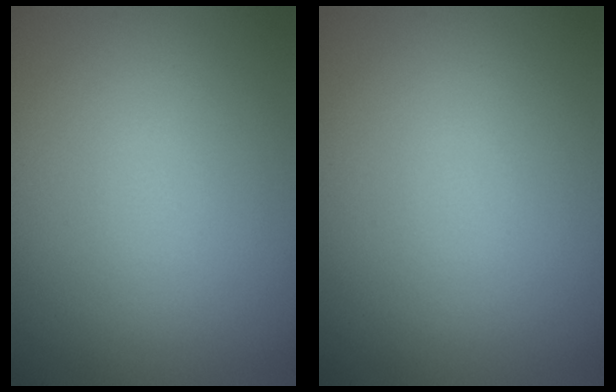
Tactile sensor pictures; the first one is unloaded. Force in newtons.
{"total": 0.0}